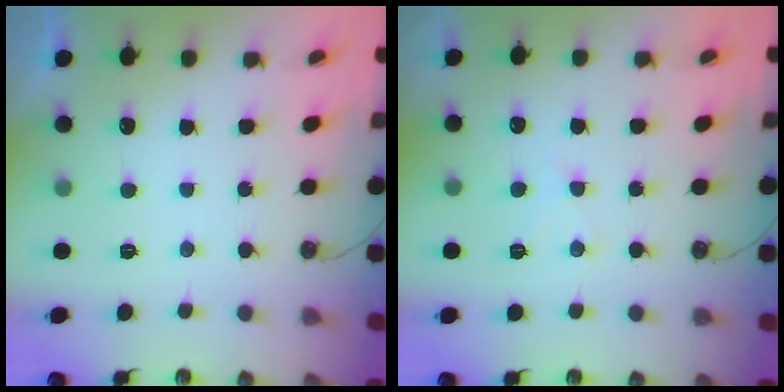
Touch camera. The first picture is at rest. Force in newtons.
{"total": 5.4, "press": 5.4, "slide": 0.8}